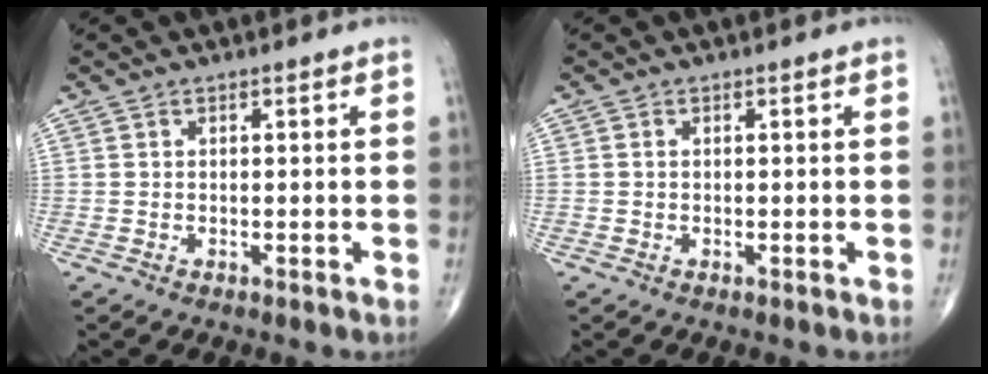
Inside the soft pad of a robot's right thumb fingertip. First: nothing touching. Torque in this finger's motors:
{"motor_torque": [-0.28, -0.28, 0.24, 0.10, -0.02]}